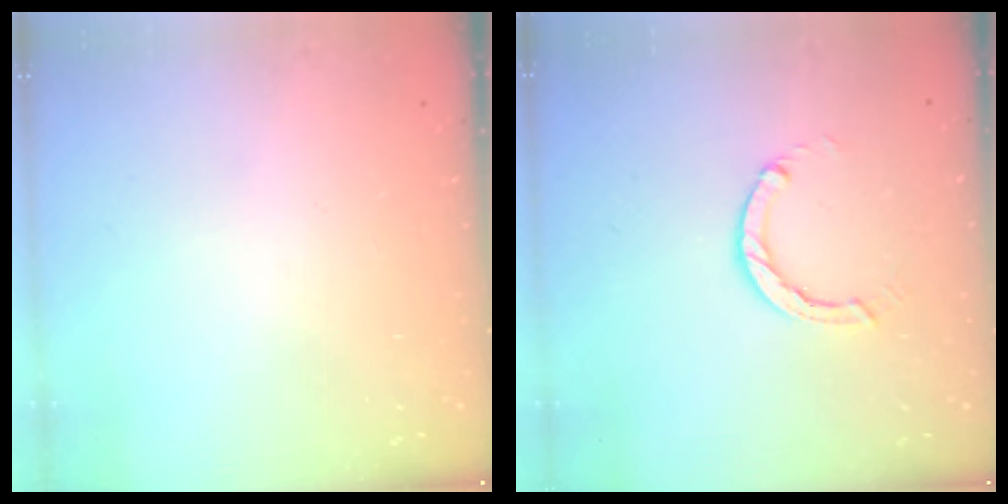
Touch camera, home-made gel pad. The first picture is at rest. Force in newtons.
{"total": 2.9, "press": 2.9, "slide": 0.4}